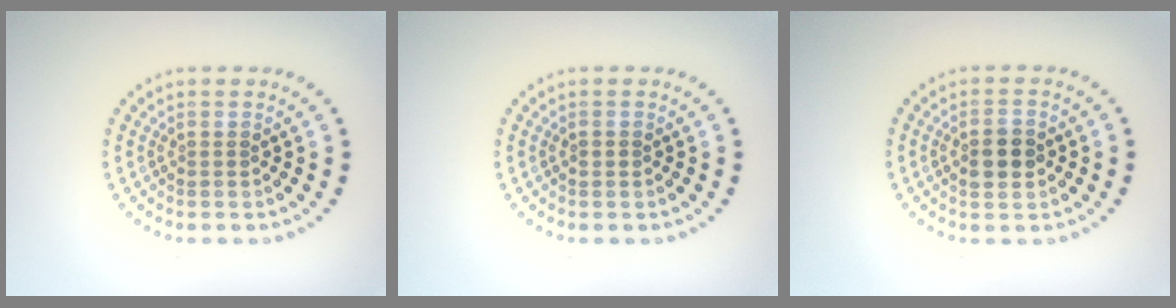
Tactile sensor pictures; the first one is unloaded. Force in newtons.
{"total": 0.8, "press": 0.8, "slide": 0.2}
{"total": 2.9, "press": 2.9, "slide": 0.2}